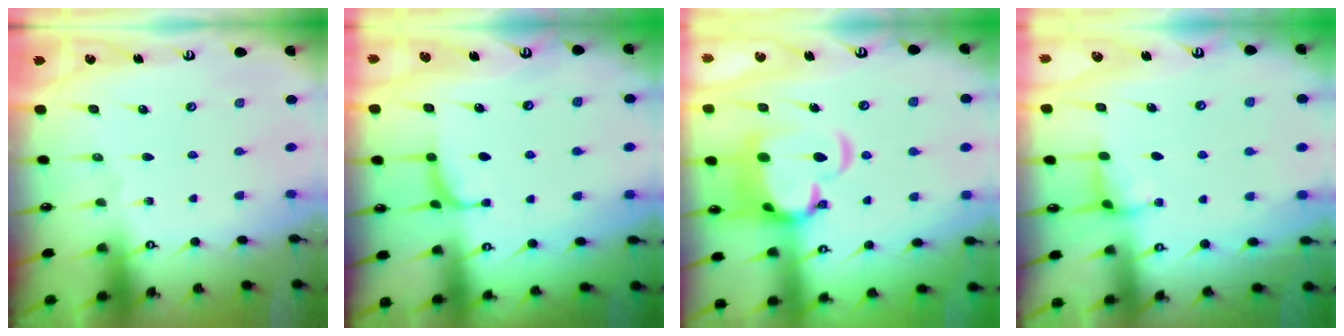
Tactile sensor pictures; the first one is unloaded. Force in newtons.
{"total": 0.7, "press": 0.3, "slide": 0.7}
{"total": 11.1, "press": 11.0, "slide": 1.9}
{"total": 2.5, "press": 2.5, "slide": 0.5}